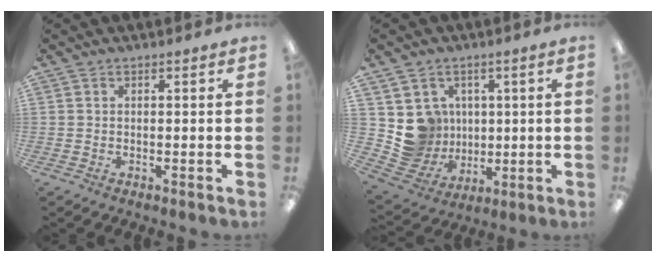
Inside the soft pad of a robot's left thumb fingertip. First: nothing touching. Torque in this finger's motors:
{"motor_torque": [0.76, 0.79, 0.35, -0.40, 0.02]}